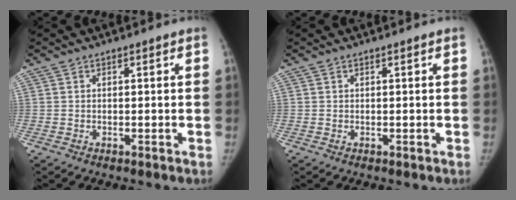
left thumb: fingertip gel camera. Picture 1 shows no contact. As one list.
[{"total": 0.0}]